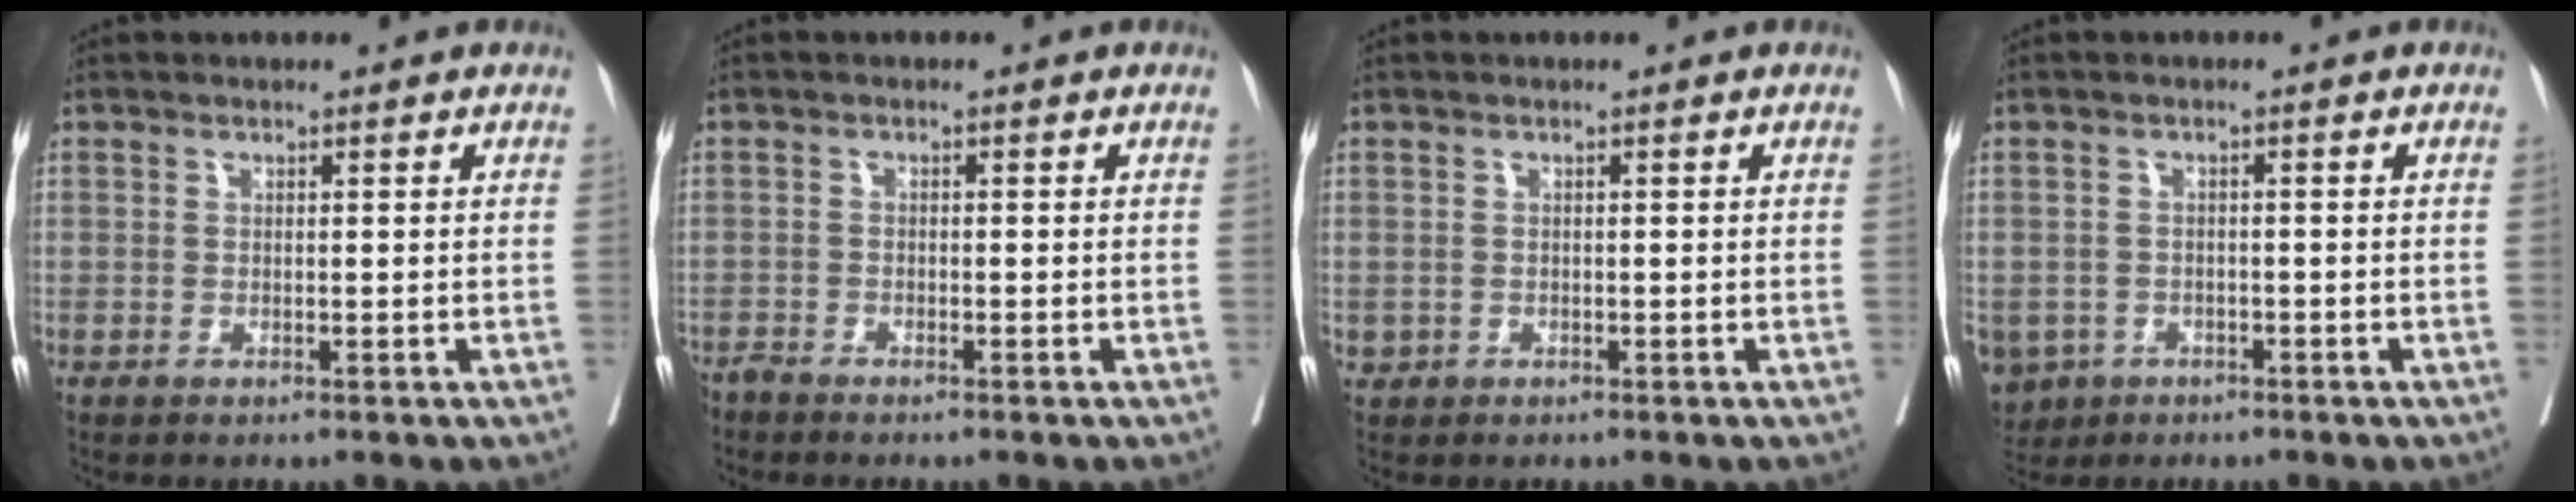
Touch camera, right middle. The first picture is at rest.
{"total": 1.4, "force": [-1.4, 0.0, 0.1], "torque": [-0.002, -0.004, -0.028]}
{"total": 0.7, "force": [-0.1, 0.7, 0.1], "torque": [0.001, 0.003, 0.000]}
{"total": 7.6, "force": [-4.0, 6.1, 2.1], "torque": [-0.060, -0.001, -0.059]}